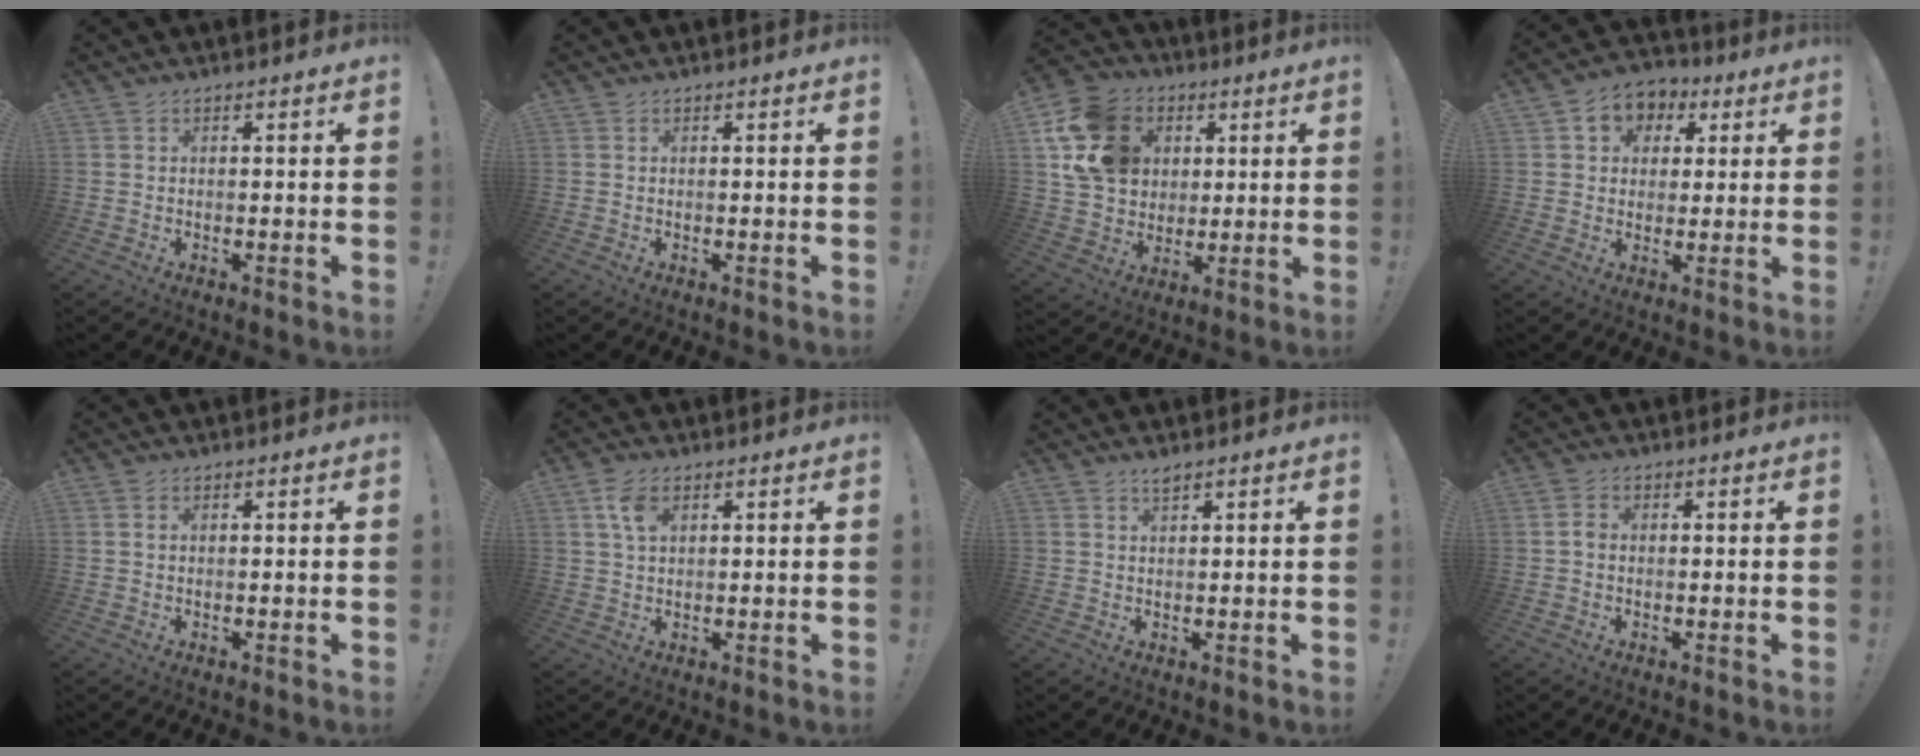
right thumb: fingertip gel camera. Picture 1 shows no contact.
{"total": 0.0}
{"total": 17.0, "force": [4.9, 13.8, 8.6], "torque": [-0.132, -0.008, 0.103]}
{"total": 7.9, "force": [2.2, 7.0, 3.0], "torque": [-0.042, 0.001, 0.048]}
{"total": 0.9, "force": [0.4, 0.5, 0.7], "torque": [-0.019, 0.005, 0.008]}
{"total": 4.9, "force": [2.0, 2.7, 3.5], "torque": [-0.062, 0.000, 0.037]}
{"total": 1.7, "force": [1.4, 0.1, 0.9], "torque": [-0.017, -0.004, 0.025]}
{"total": 2.0, "force": [-0.2, 1.4, 1.4], "torque": [-0.031, 0.010, -0.003]}